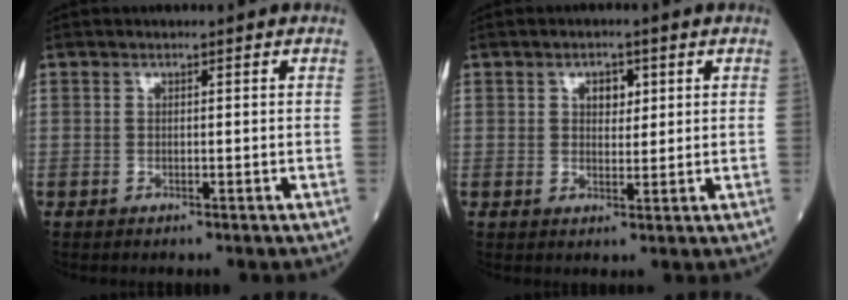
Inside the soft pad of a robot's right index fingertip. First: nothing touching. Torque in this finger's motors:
{"motor_torque": [0.07, -0.02, 0.01, 0.02]}